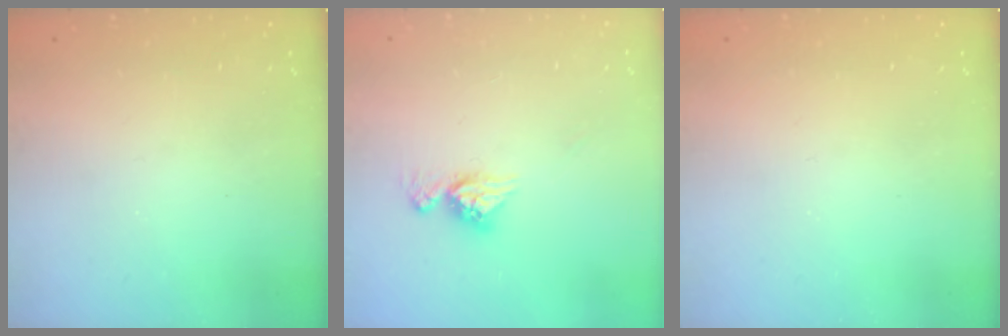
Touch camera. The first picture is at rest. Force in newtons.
{"total": 9.4, "press": 9.4, "slide": 0.8}
{"total": 0.0}